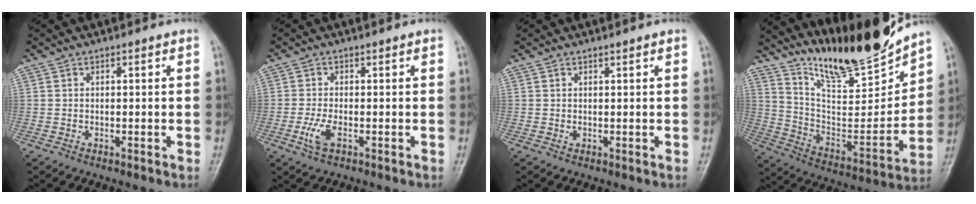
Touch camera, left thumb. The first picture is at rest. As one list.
[{"total": 3.4, "force": [-1.0, 1.5, 2.9], "torque": [-0.070, 0.001, -0.019]}, {"total": 0.7, "force": [0.5, 0.2, 0.5], "torque": [-0.006, -0.003, 0.009]}, {"total": 18.6, "force": [16.5, 2.7, 8.0], "torque": [-0.101, -0.111, 0.292]}]